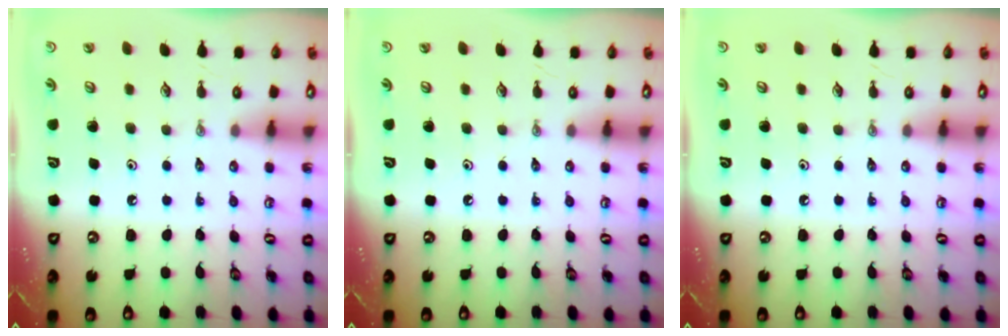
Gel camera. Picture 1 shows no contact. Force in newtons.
{"total": 0.0}
{"total": 0.0}